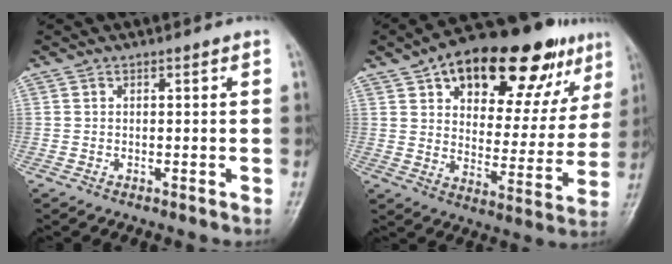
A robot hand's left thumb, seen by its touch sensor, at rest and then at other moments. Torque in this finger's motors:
{"motor_torque": [0.14, 0.91, 1.27, -1.50, 0.18]}